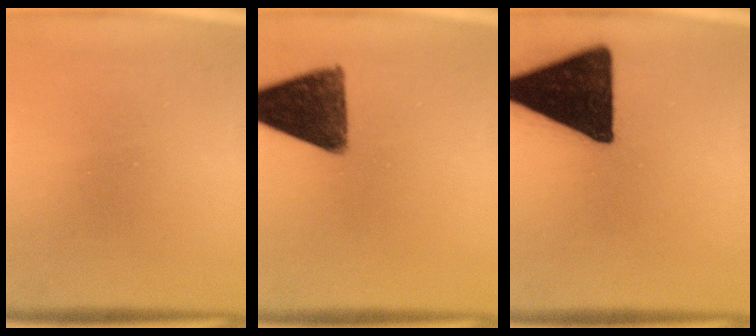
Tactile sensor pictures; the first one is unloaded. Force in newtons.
{"total": 12.6}
{"total": 19.7}